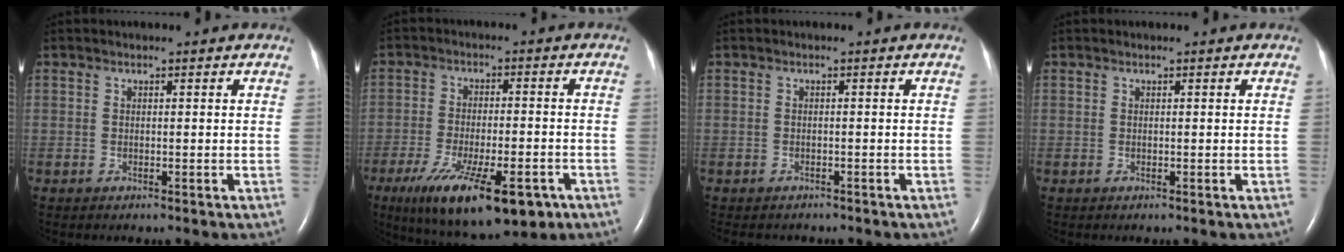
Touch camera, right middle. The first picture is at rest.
{"total": 16.7, "force": [-9.7, 5.4, 12.5], "torque": [-0.199, -0.027, -0.148]}
{"total": 4.5, "force": [-3.9, 1.9, 1.3], "torque": [-0.017, -0.002, -0.047]}
{"total": 0.0}